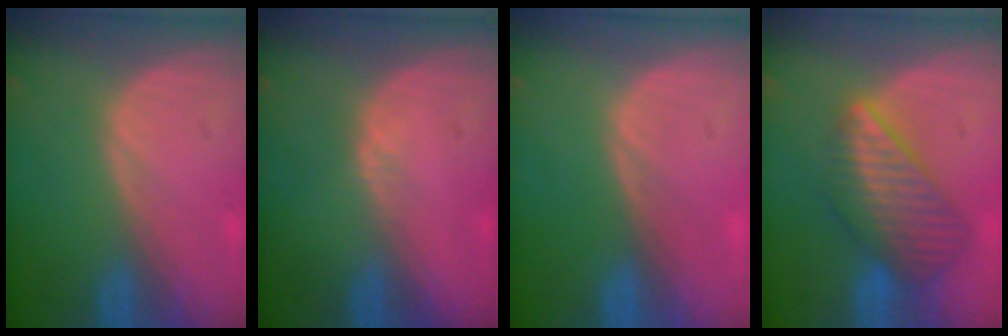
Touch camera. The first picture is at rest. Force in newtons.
{"total": 1.0, "press": 0.7, "slide": 0.6}
{"total": 0.0}
{"total": 8.3, "press": 7.5, "slide": 3.6}